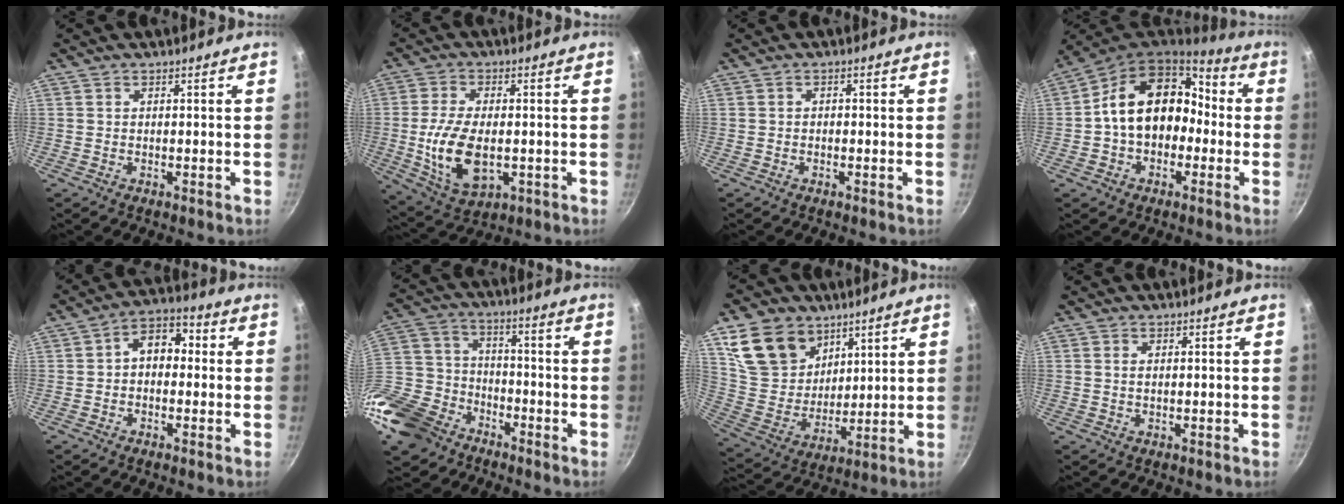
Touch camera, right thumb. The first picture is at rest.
{"total": 12.7, "force": [-1.7, 7.0, 10.5], "torque": [-0.199, -0.007, -0.020]}
{"total": 0.7, "force": [-0.4, 0.6, 0.3], "torque": [0.004, 0.003, -0.011]}
{"total": 16.5, "force": [-1.2, 11.7, 11.6], "torque": [-0.154, 0.052, -0.031]}
{"total": 7.2, "force": [0.1, 5.0, 5.2], "torque": [-0.053, 0.029, -0.012]}
{"total": 18.0, "force": [-11.9, 11.6, 6.9], "torque": [-0.158, 0.043, -0.227]}
{"total": 15.9, "force": [8.9, 11.4, 6.6], "torque": [-0.095, -0.033, 0.180]}
{"total": 0.9, "force": [0.2, 0.5, 0.7], "torque": [-0.016, 0.002, 0.005]}